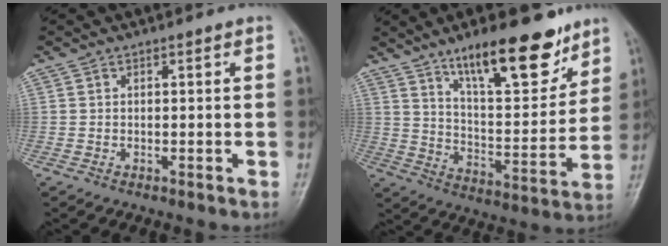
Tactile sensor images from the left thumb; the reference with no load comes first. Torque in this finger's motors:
{"motor_torque": [1.45, 1.31, 1.46, -1.30, 0.12]}